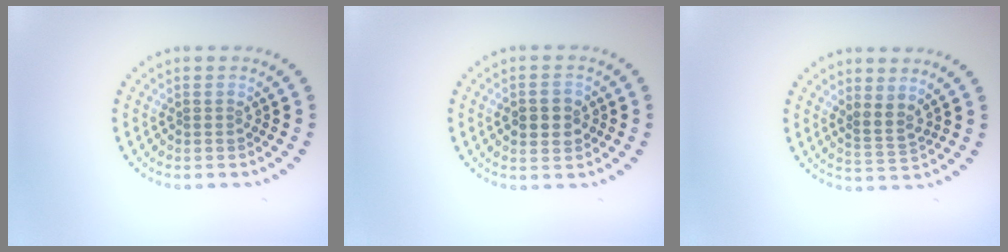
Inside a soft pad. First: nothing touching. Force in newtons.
{"total": 2.5, "press": 2.5, "slide": 0.2}
{"total": 2.0, "press": 1.3, "slide": 1.6}